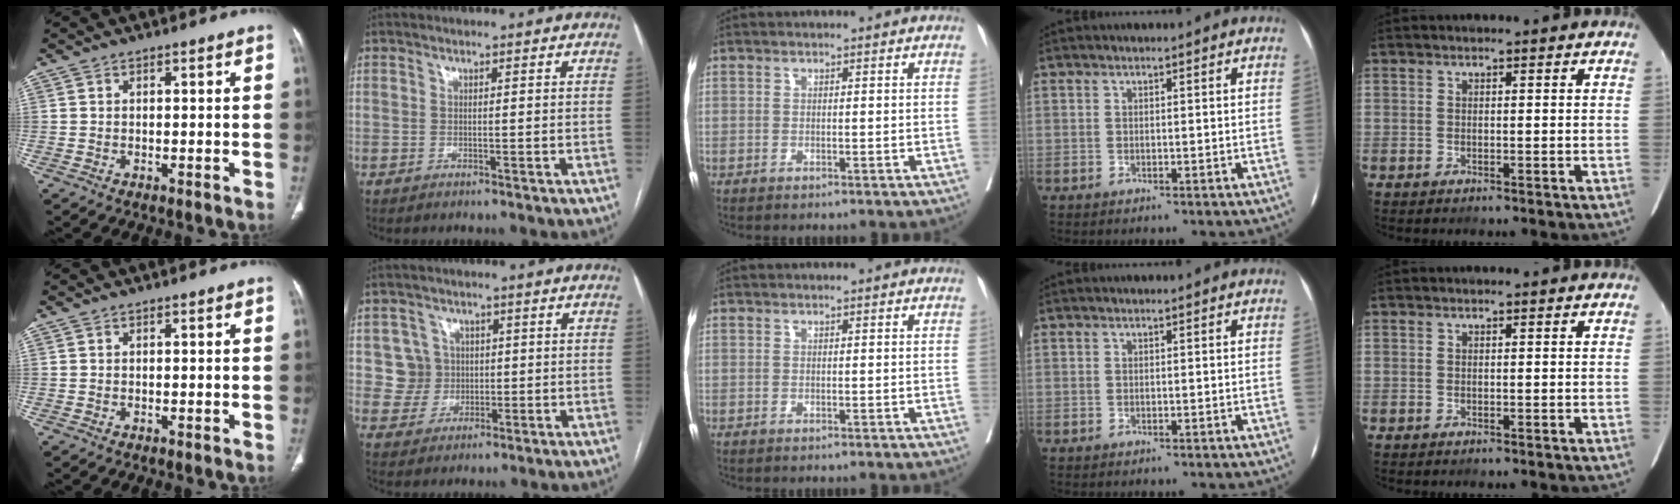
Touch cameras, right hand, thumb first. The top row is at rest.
{"index": {"total": 4.7, "force": [0.7, 4.7, 0.0], "torque": [0.007, 0.017, 0.018]}}